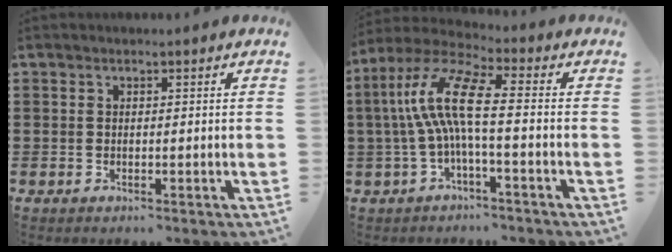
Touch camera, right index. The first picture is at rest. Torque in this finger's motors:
{"motor_torque": [2.02, 0.12, 1.06, 0.21]}